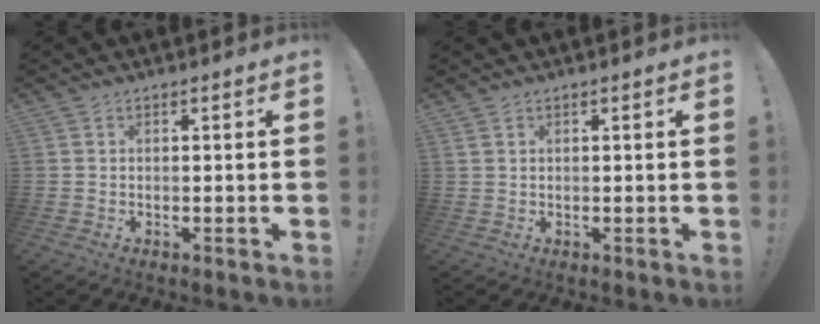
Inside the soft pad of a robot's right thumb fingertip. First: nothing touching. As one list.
[{"total": 1.1, "force": [0.6, 0.7, 0.5], "torque": [-0.017, 0.004, 0.014]}]